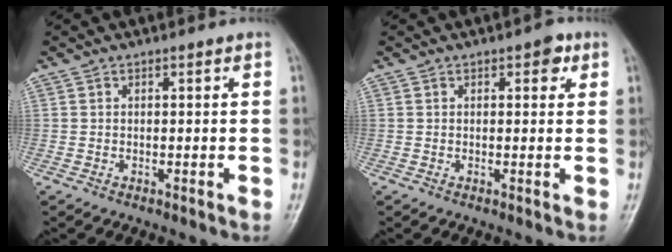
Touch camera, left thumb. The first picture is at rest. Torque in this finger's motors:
{"motor_torque": [0.59, 0.25, 0.50, -0.09, -0.06]}